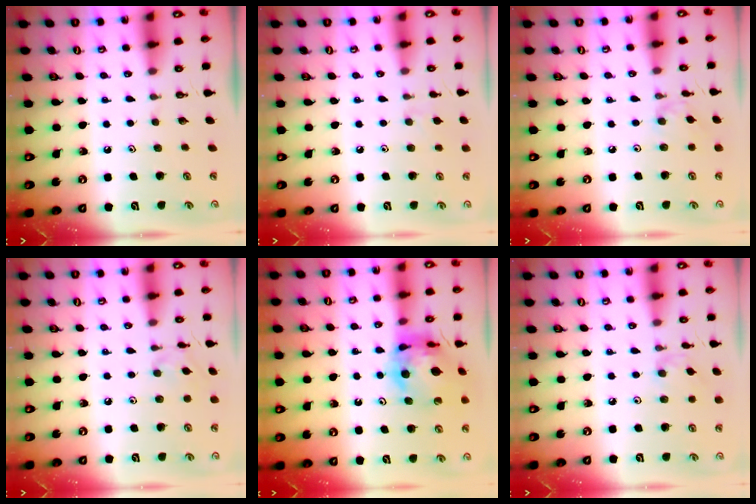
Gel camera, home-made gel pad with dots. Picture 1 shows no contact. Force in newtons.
{"total": 5.5, "press": 5.5, "slide": 0.7}
{"total": 1.8, "press": 1.8, "slide": 0.3}
{"total": 1.6, "press": 1.6, "slide": 0.2}
{"total": 13.0, "press": 13.0, "slide": 1.5}
{"total": 1.7, "press": 1.6, "slide": 0.4}